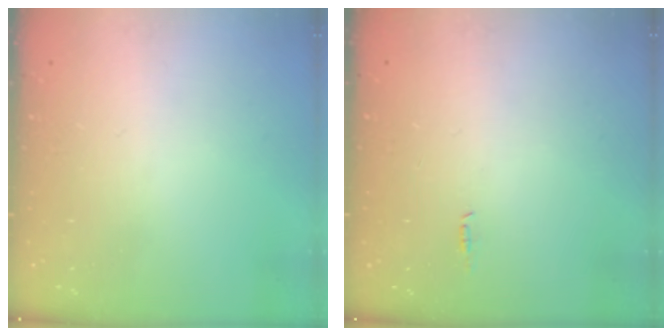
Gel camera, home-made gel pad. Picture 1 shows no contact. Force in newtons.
{"total": 4.8, "press": 2.5, "slide": 4.1}